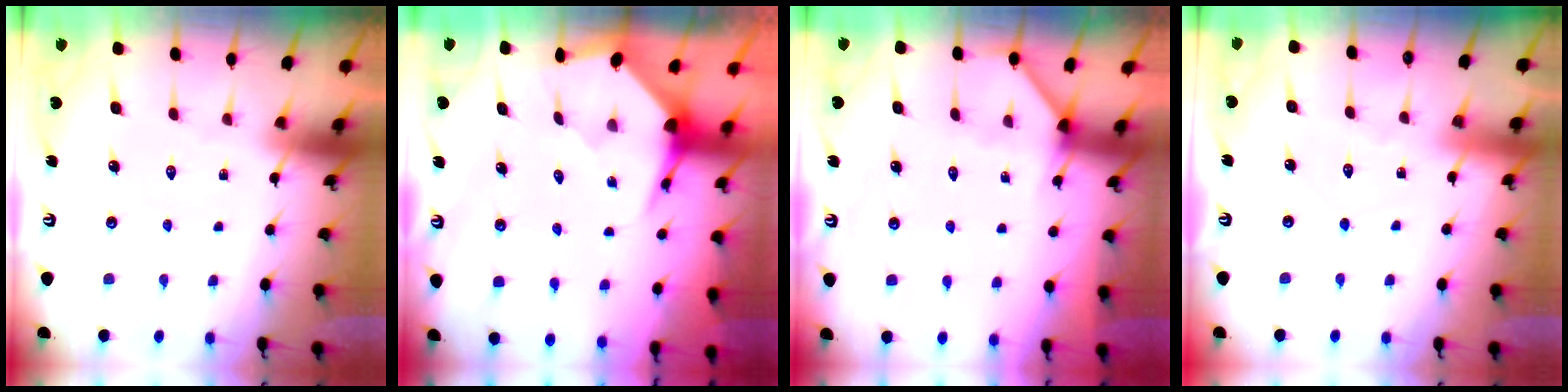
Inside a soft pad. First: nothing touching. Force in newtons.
{"total": 3.5, "press": 3.4, "slide": 0.4}
{"total": 2.7, "press": 2.7, "slide": 0.4}
{"total": 2.9, "press": 2.9, "slide": 0.4}